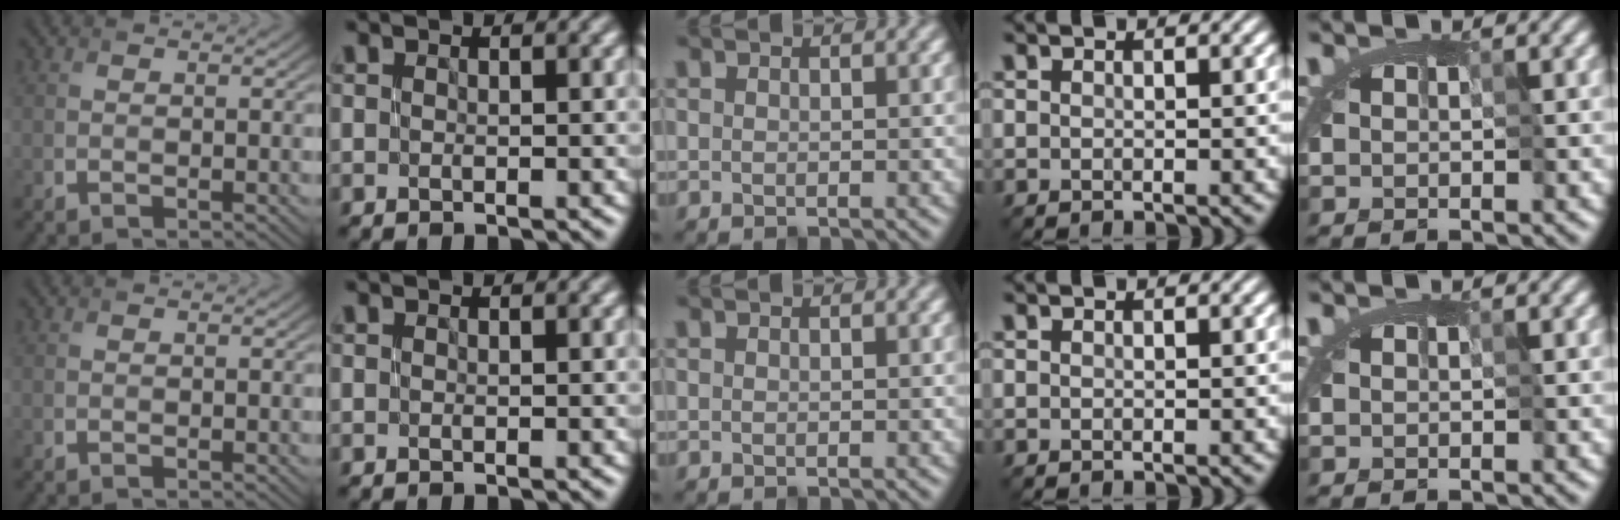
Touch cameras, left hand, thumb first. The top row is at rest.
{}